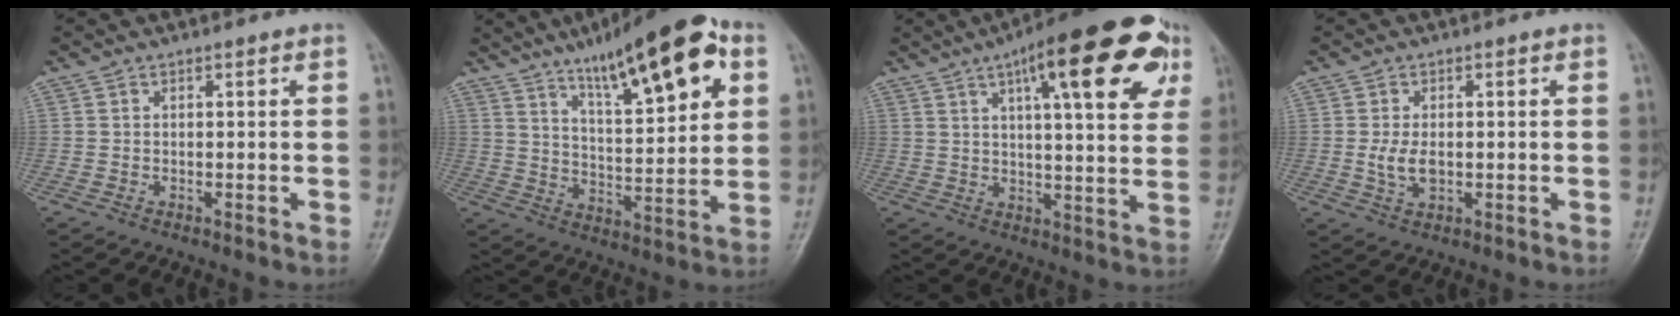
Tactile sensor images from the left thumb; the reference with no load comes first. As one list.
[{"total": 19.7, "force": [10.2, 5.7, 15.9], "torque": [-0.206, -0.030, 0.157]}, {"total": 21.3, "force": [9.8, 6.2, 17.8], "torque": [-0.225, -0.005, 0.129]}, {"total": 4.0, "force": [-0.2, 2.4, 3.2], "torque": [-0.063, -0.006, -0.004]}]